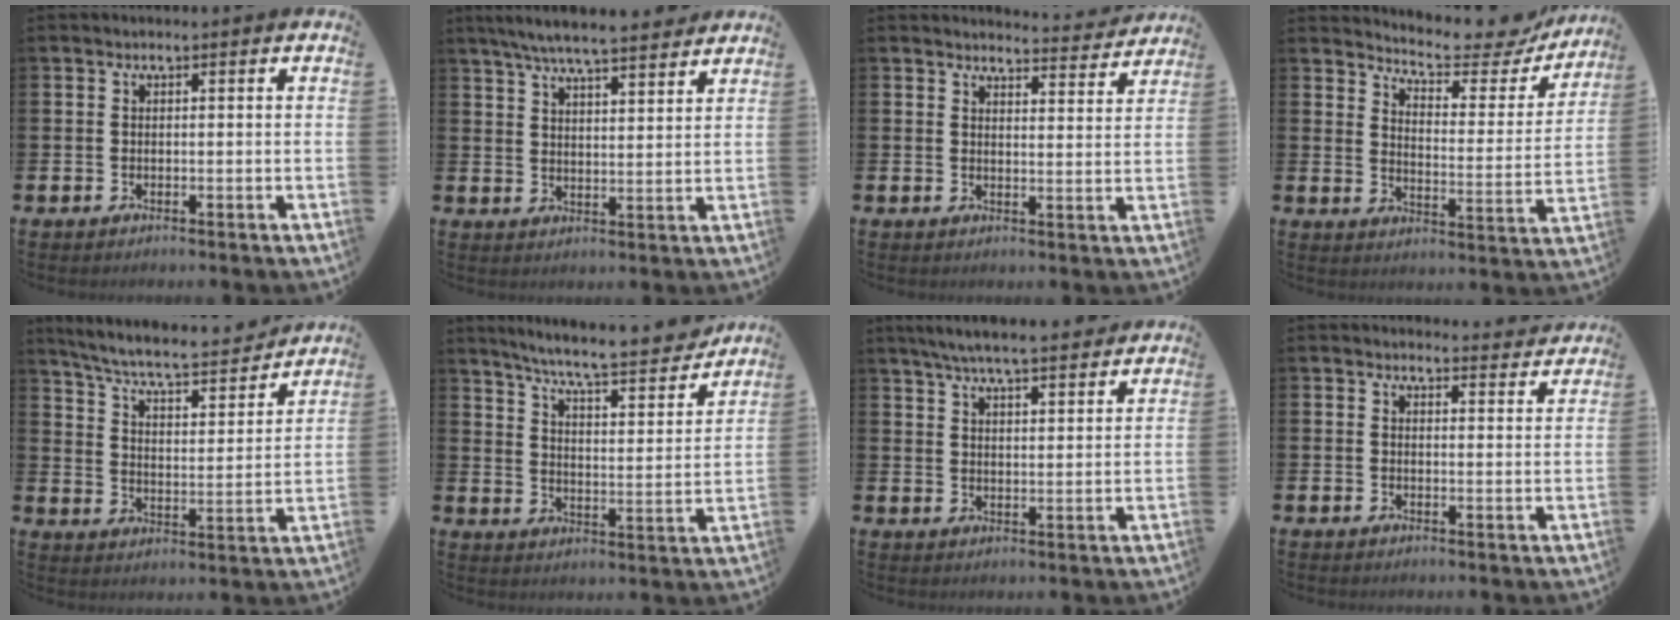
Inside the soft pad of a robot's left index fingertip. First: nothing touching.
{"total": 6.7, "force": [6.3, 0.5, 2.2], "torque": [-0.061, -0.028, 0.112]}
{"total": 3.9, "force": [3.9, 0.2, 0.2], "torque": [0.008, -0.034, 0.065]}
{"total": 7.1, "force": [6.7, 1.2, 2.0], "torque": [-0.053, -0.057, 0.109]}
{"total": 7.1, "force": [6.5, 1.1, 2.5], "torque": [-0.084, -0.048, 0.108]}
{"total": 8.3, "force": [7.7, 0.5, 3.1], "torque": [-0.083, -0.054, 0.130]}
{"total": 6.1, "force": [5.8, 0.3, 1.8], "torque": [-0.050, -0.026, 0.104]}
{"total": 2.9, "force": [2.9, 0.3, 0.0], "torque": [0.014, -0.024, 0.048]}